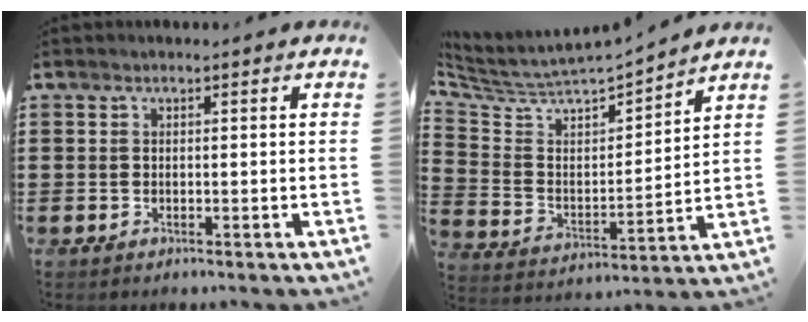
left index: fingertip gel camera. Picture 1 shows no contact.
{"total": 4.8, "force": [4.5, 1.1, 1.2], "torque": [-0.053, -0.043, 0.070]}